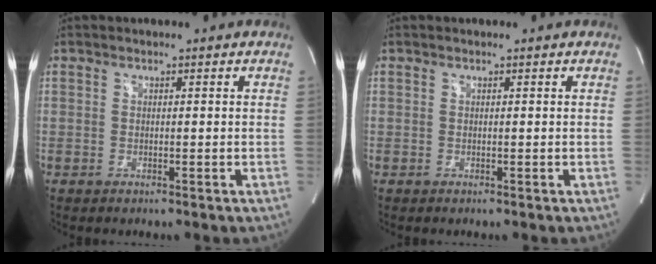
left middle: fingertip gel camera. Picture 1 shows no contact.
{"total": 0.0}